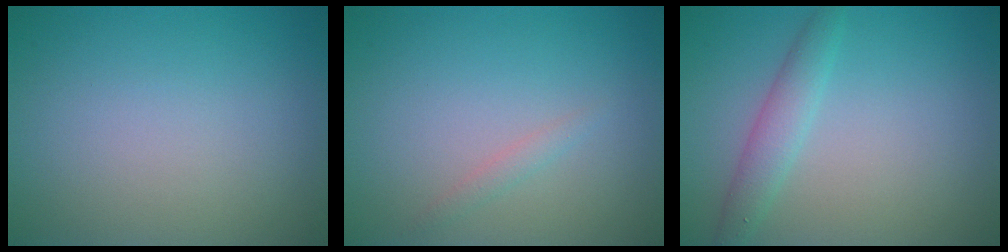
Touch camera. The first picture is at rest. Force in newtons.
{"total": 0.8, "press": 0.8, "slide": 0.0}
{"total": 2.3, "press": 2.3, "slide": 0.0}